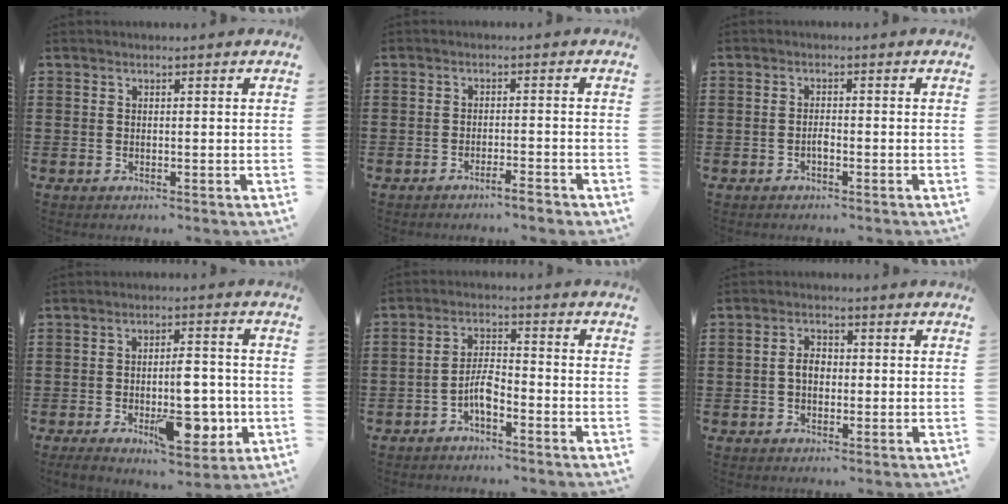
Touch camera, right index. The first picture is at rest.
{"total": 2.3, "force": [-2.1, -0.2, 1.0], "torque": [-0.016, 0.000, -0.041]}
{"total": 1.3, "force": [-0.8, 0.4, 1.0], "torque": [-0.022, -0.004, -0.014]}
{"total": 10.1, "force": [-3.1, 4.5, 8.5], "torque": [-0.113, -0.001, -0.046]}
{"total": 4.4, "force": [-2.5, 1.3, 3.4], "torque": [-0.084, -0.001, -0.054]}
{"total": 2.6, "force": [-0.3, 1.7, 2.0], "torque": [-0.047, 0.001, -0.009]}